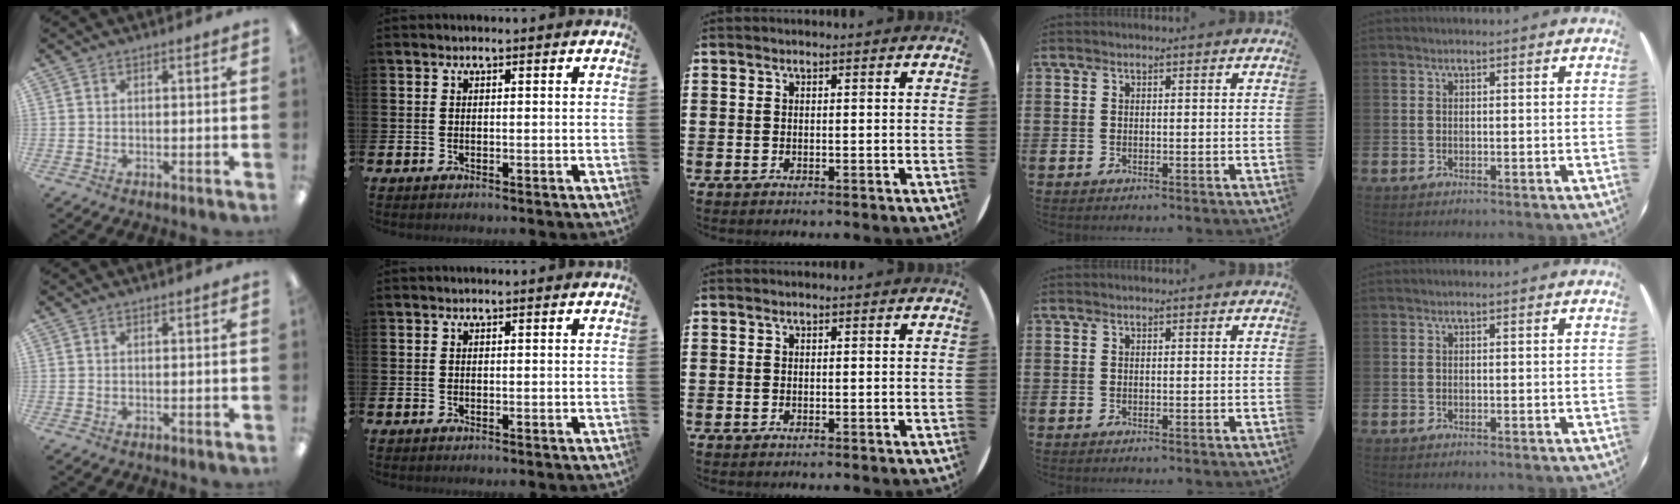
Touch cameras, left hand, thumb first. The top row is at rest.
{}